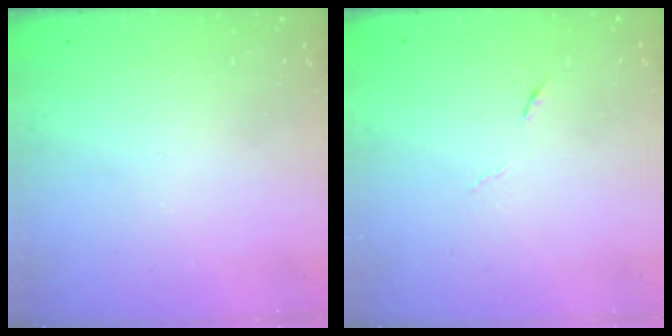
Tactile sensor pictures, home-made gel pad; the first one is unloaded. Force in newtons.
{"total": 4.4, "press": 4.2, "slide": 1.3}